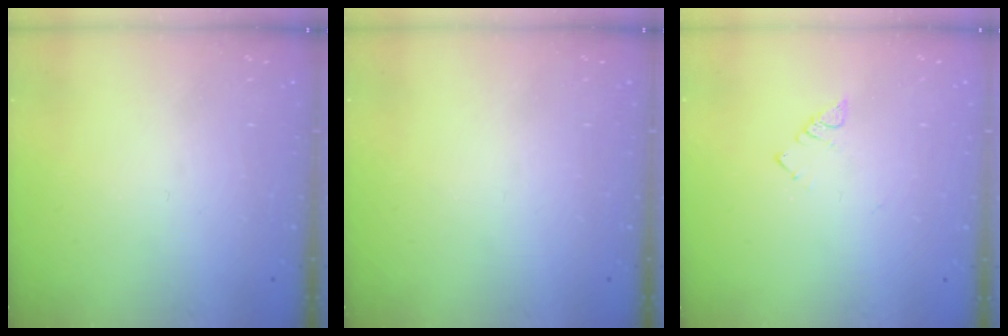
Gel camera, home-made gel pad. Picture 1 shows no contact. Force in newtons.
{"total": 0.0}
{"total": 2.7, "press": 2.7, "slide": 0.4}